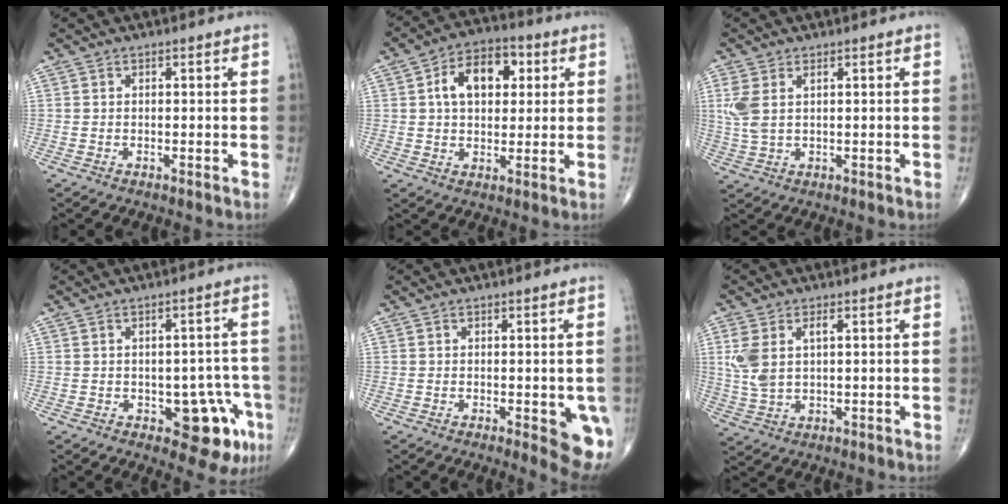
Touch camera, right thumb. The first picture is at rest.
{"total": 11.5, "force": [2.9, 7.3, 8.4], "torque": [-0.109, 0.011, 0.040]}
{"total": 5.1, "force": [1.5, 2.6, 4.1], "torque": [-0.111, 0.008, 0.038]}
{"total": 9.4, "force": [-3.7, 4.9, 7.1], "torque": [-0.048, 0.018, -0.039]}
{"total": 7.4, "force": [-2.0, 2.4, 6.7], "torque": [-0.058, -0.012, -0.022]}
{"total": 7.4, "force": [1.8, 3.8, 6.1], "torque": [-0.142, 0.005, 0.043]}